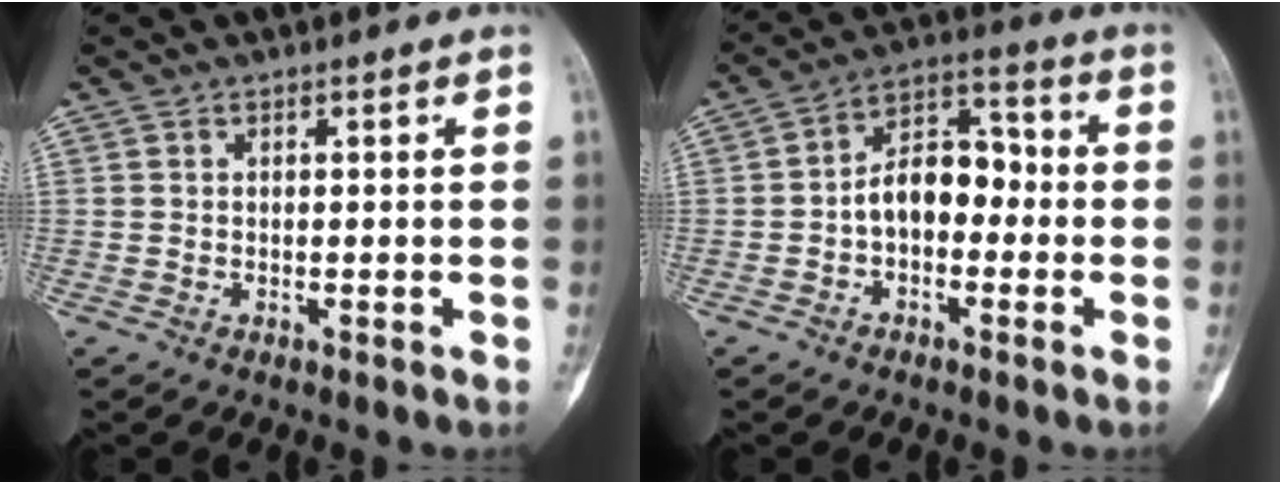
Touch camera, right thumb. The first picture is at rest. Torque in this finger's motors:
{"motor_torque": [1.41, 1.30, 0.85, -0.23, 0.07]}